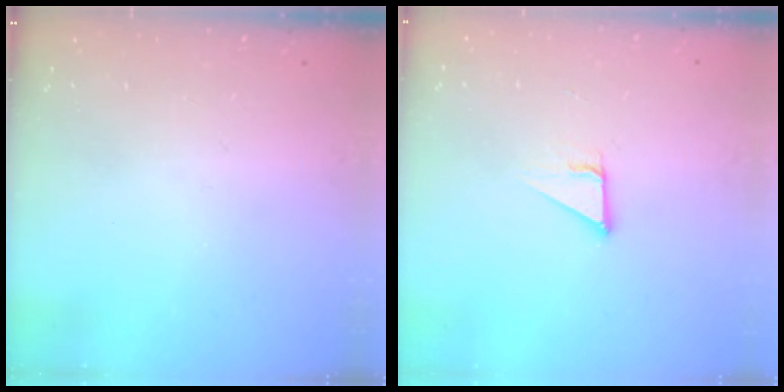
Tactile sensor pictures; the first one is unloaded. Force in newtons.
{"total": 2.8, "press": 2.8, "slide": 0.2}